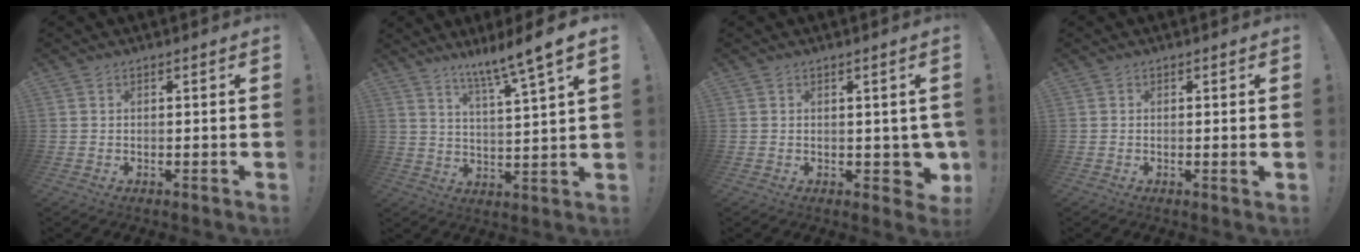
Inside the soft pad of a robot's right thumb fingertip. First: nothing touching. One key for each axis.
{"total": 9.6, "fx": 7.2, "fy": -1.2, "fz": 6.3, "tx": -0.107, "ty": -0.055, "tz": 0.111}
{"total": 5.1, "fx": -0.2, "fy": 3.7, "fz": 3.5, "tx": -0.029, "ty": 0.004, "tz": 0.005}
{"total": 1.4, "fx": 0.2, "fy": -0.2, "fz": 1.4, "tx": -0.014, "ty": -0.005, "tz": 0.001}